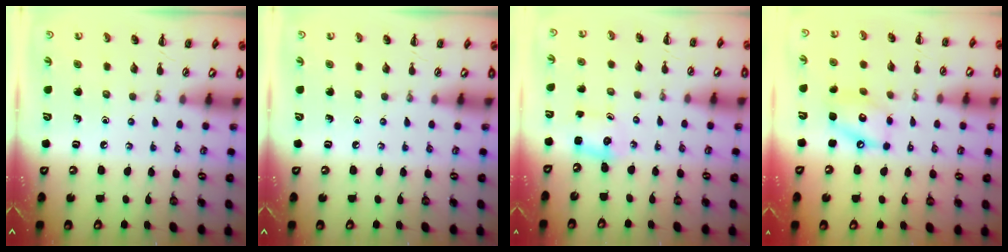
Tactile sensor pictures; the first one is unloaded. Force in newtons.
{"total": 0.0}
{"total": 2.4, "press": 2.4, "slide": 0.6}
{"total": 10.6, "press": 10.5, "slide": 1.5}